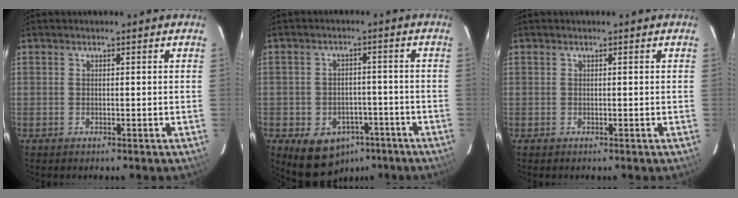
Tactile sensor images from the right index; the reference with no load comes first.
{"total": 10.2, "force": [-5.8, 7.6, 3.6], "torque": [-0.080, 0.020, -0.057]}
{"total": 0.0}